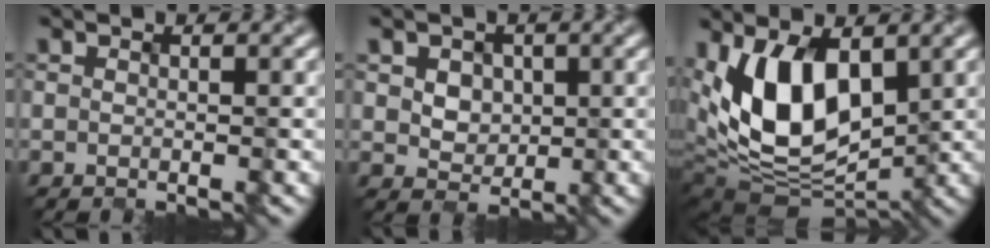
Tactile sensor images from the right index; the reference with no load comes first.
{"total": 3.1, "force": [1.0, 2.6, 1.4], "torque": [-0.040, 0.009, 0.026]}
{"total": 11.4, "force": [2.2, 6.3, 9.3], "torque": [-0.178, -0.008, 0.039]}